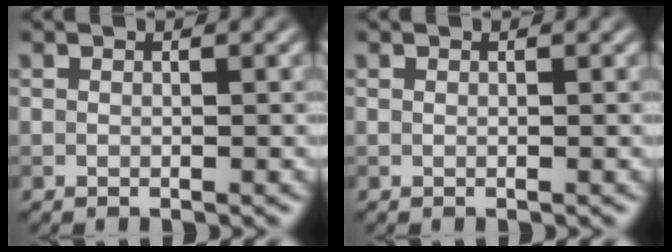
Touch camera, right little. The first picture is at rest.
{"total": 0.0}